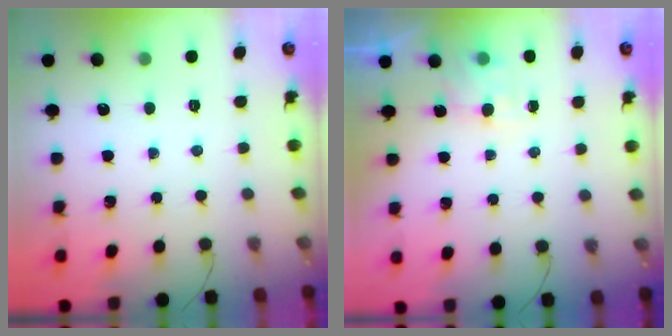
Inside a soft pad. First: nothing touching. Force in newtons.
{"total": 2.2, "press": 2.0, "slide": 0.9}